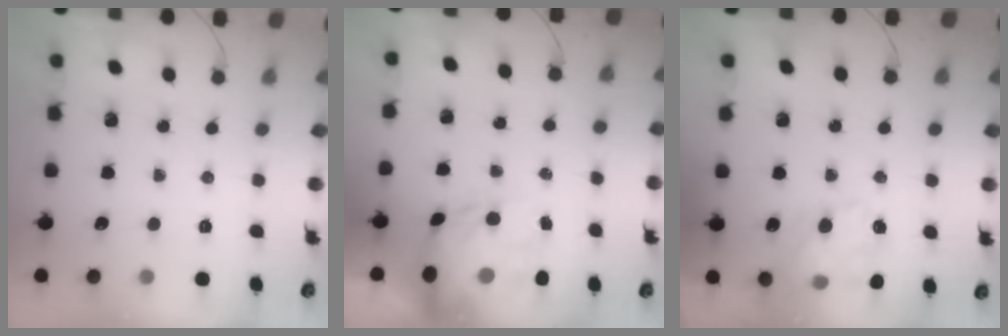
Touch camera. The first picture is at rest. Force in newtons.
{"total": 13.6, "press": 13.2, "slide": 3.4}
{"total": 16.1, "press": 15.9, "slide": 2.5}